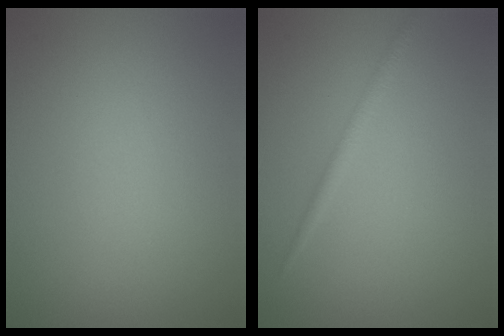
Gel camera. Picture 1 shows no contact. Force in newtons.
{"total": 1.1, "press": 1.1, "slide": 0.1}